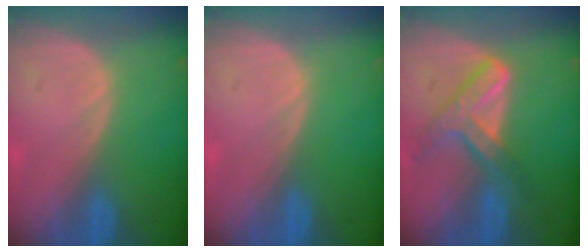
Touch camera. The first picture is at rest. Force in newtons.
{"total": 0.0}
{"total": 7.1, "press": 6.1, "slide": 3.7}